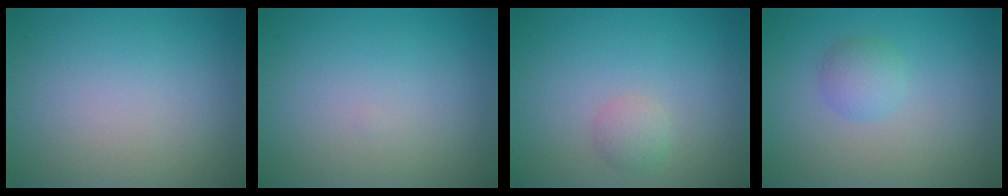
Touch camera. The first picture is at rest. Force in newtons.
{"total": 0.0}
{"total": 1.4, "press": 1.4, "slide": 0.1}
{"total": 1.9, "press": 1.9, "slide": 0.1}